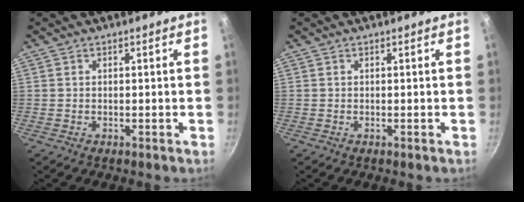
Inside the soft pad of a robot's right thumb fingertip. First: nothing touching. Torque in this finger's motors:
{"motor_torque": [-0.02, -0.30, 0.20, -0.15, -0.06]}